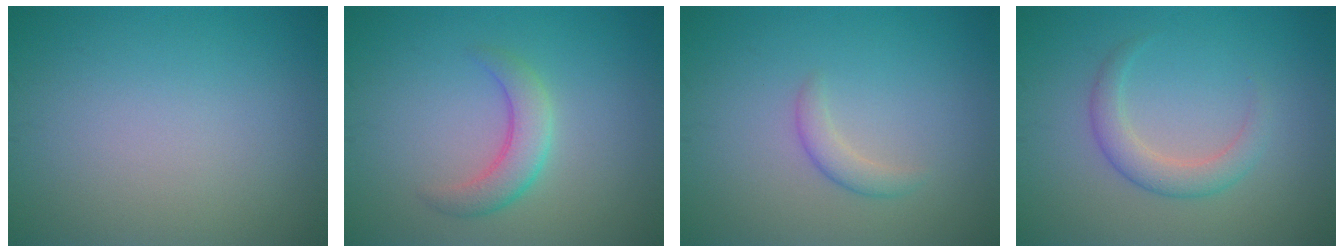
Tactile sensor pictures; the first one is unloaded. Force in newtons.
{"total": 3.1, "press": 3.1, "slide": 0.0}
{"total": 1.5, "press": 1.5, "slide": 0.0}
{"total": 2.6, "press": 2.6, "slide": 0.1}